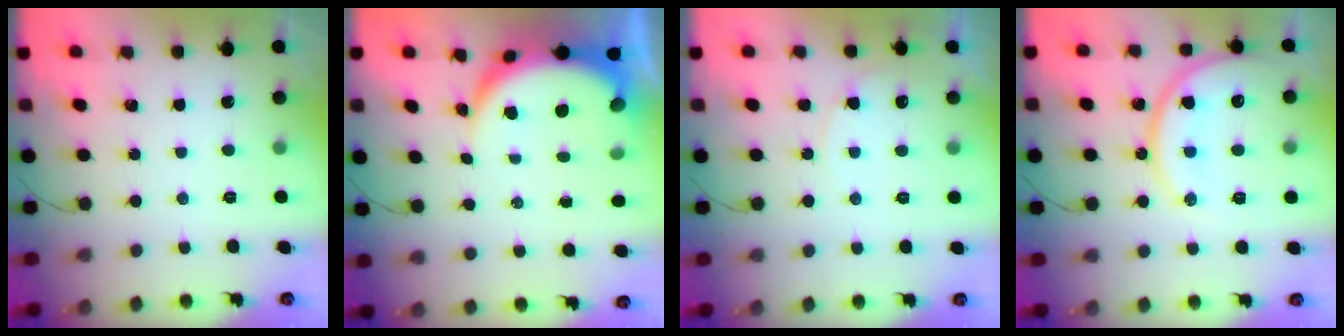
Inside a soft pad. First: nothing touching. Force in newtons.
{"total": 7.7, "press": 7.7, "slide": 0.7}
{"total": 6.1, "press": 6.0, "slide": 0.7}
{"total": 15.1, "press": 15.0, "slide": 1.5}